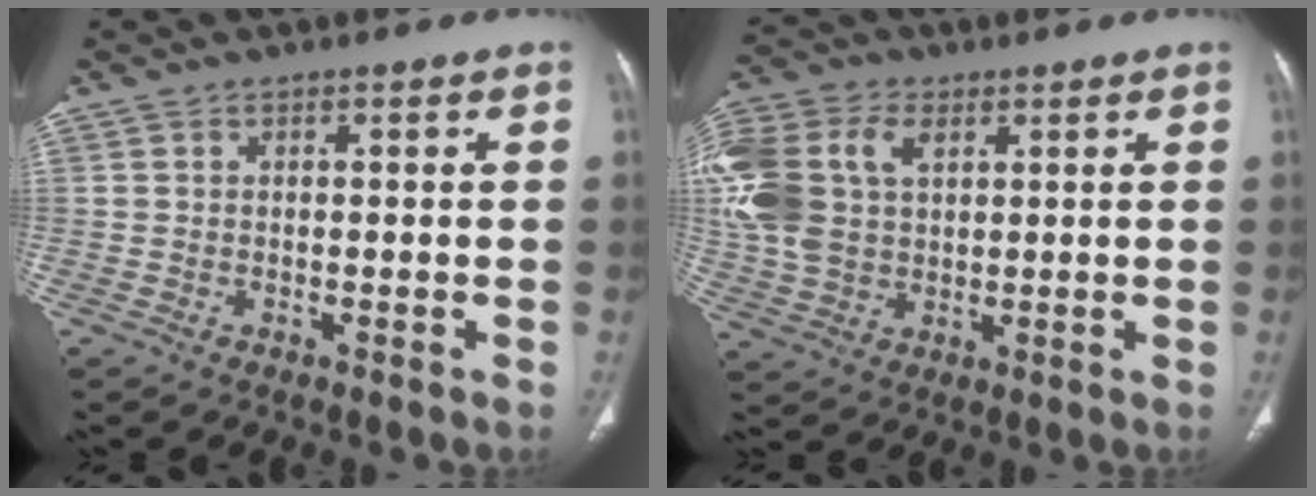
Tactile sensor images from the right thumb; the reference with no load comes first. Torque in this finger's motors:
{"motor_torque": [0.49, 0.50, 0.95, 0.51, 0.32]}